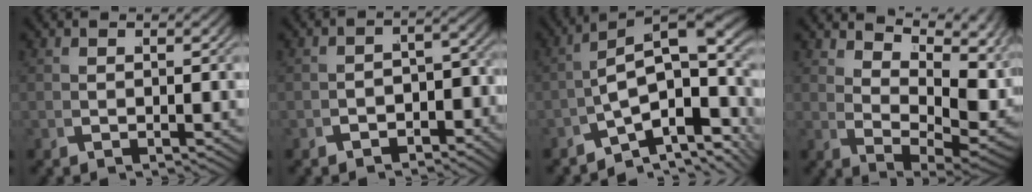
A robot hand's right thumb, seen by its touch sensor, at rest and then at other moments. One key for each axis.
{"total": 3.0, "fx": -2.5, "fy": 1.4, "fz": 1.0, "tx": -0.011, "ty": -0.011, "tz": -0.033}
{"total": 12.4, "fx": -1.6, "fy": 8.0, "fz": 9.3, "tx": -0.153, "ty": -0.048, "tz": -0.016}
{"total": 9.9, "fx": 2.4, "fy": 6.0, "fz": 7.5, "tx": -0.126, "ty": -0.025, "tz": 0.057}